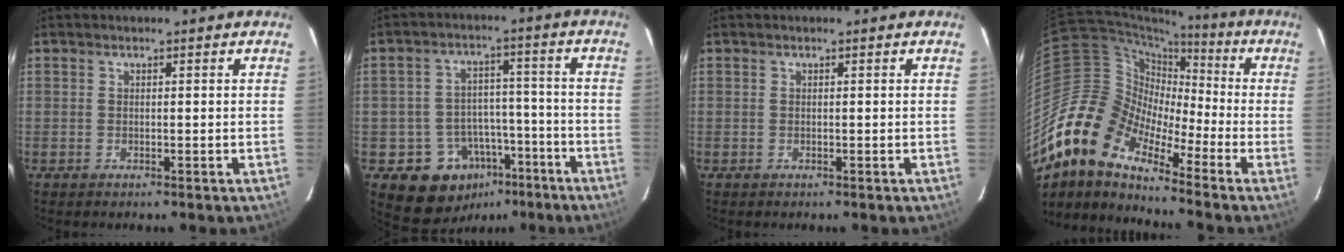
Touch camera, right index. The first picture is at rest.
{"total": 12.1, "force": [-6.7, 9.4, 3.6], "torque": [-0.078, 0.039, -0.075]}
{"total": 0.0}
{"total": 15.6, "force": [-10.6, 7.2, 8.9], "torque": [-0.144, -0.003, -0.226]}